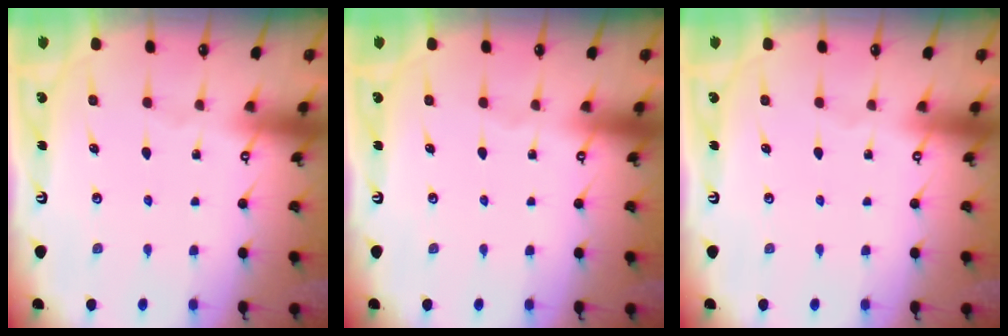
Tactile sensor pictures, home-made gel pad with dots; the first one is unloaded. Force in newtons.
{"total": 0.0}
{"total": 0.0}